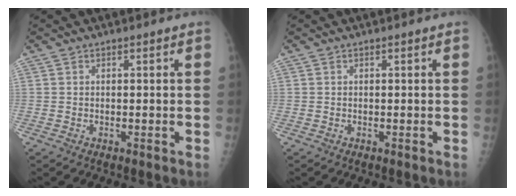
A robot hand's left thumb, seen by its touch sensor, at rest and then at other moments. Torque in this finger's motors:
{"motor_torque": [0.00, 0.00, -0.07, -0.02, 0.00]}